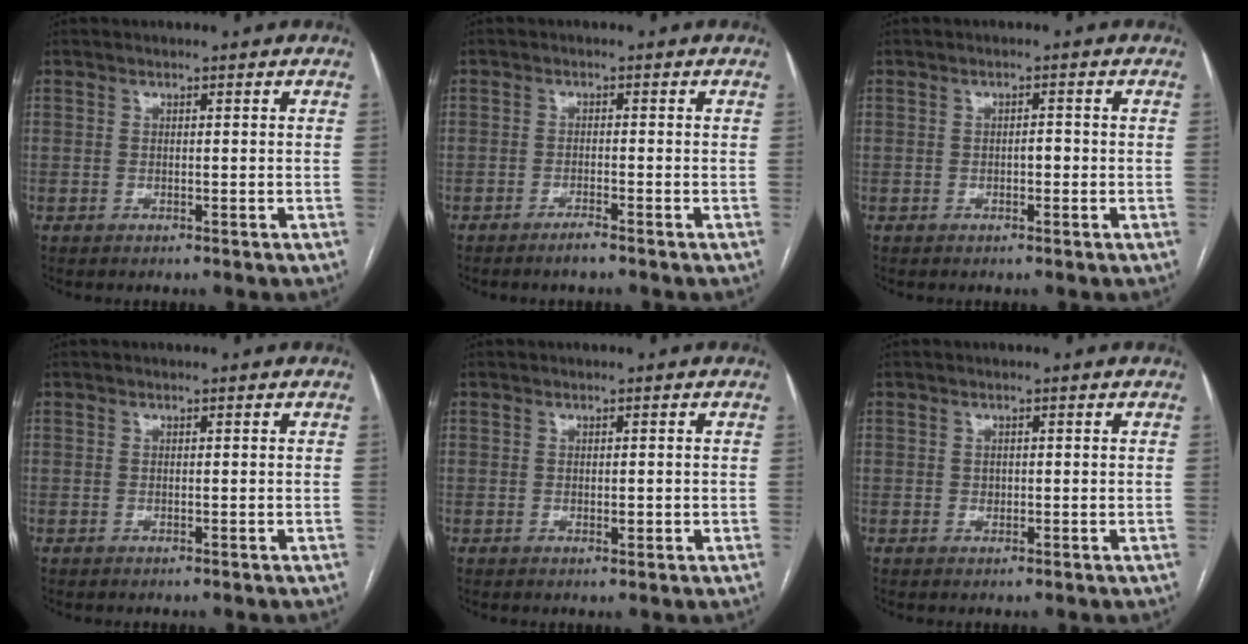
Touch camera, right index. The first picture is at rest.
{"total": 1.7, "force": [-1.4, 0.0, 1.0], "torque": [-0.020, -0.002, -0.026]}
{"total": 1.3, "force": [-0.4, 0.6, 1.1], "torque": [-0.013, 0.004, -0.007]}
{"total": 0.0}
{"total": 1.2, "force": [-0.1, 0.6, 1.1], "torque": [-0.013, -0.001, 0.001]}
{"total": 0.7, "force": [0.0, 0.6, 0.4], "torque": [-0.005, 0.001, 0.001]}